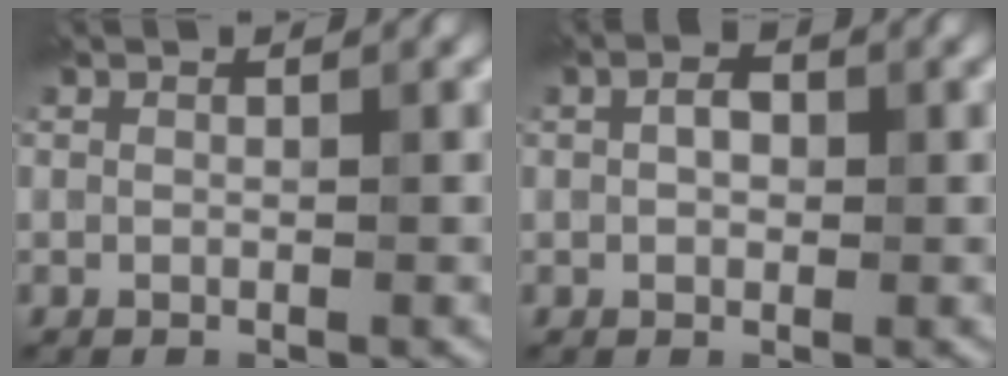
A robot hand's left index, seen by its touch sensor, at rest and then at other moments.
{"total": 1.7, "force": [0.3, 1.1, 1.3], "torque": [-0.022, 0.010, 0.001]}